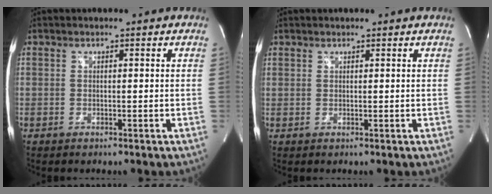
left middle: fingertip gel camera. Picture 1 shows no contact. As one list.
[{"total": 0.9, "force": [0.7, 0.6, 0.0], "torque": [0.005, 0.003, 0.009]}]